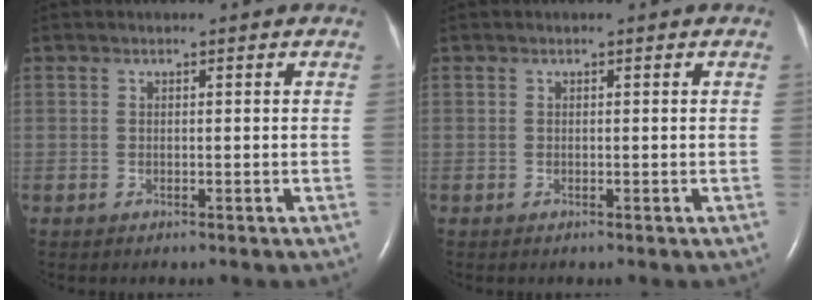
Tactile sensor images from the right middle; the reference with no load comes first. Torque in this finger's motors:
{"motor_torque": [0.00, 0.00, -0.05, -0.03]}